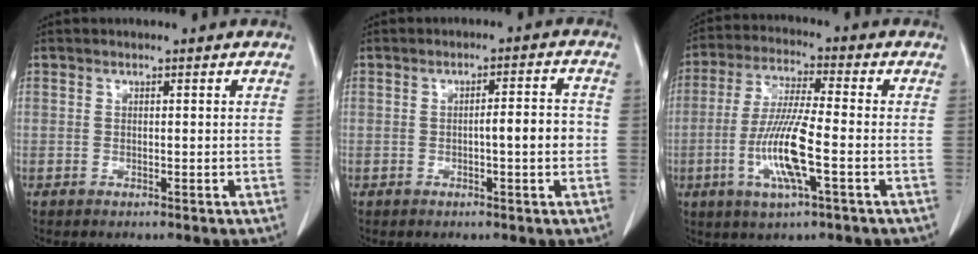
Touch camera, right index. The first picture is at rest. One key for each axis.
{"total": 4.6, "fx": -0.7, "fy": 0.6, "fz": 4.5, "tx": -0.065, "ty": 0.007, "tz": -0.009}
{"total": 11.2, "fx": -3.2, "fy": 0.9, "fz": 10.7, "tx": -0.218, "ty": -0.012, "tz": -0.063}